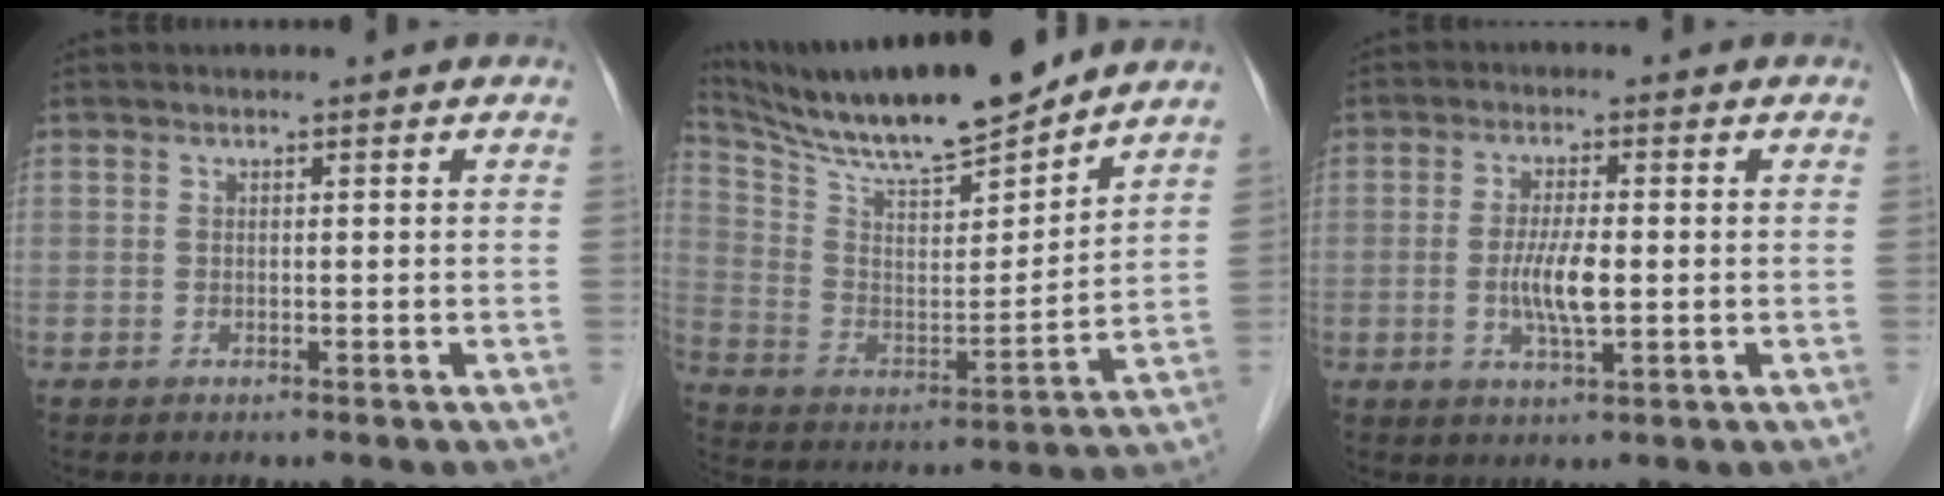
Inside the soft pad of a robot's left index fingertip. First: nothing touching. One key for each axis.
{"total": 19.7, "fx": 17.2, "fy": 1.9, "fz": 9.2, "tx": -0.175, "ty": -0.008, "tz": 0.299}
{"total": 5.3, "fx": -0.7, "fy": 0.9, "fz": 5.1, "tx": -0.107, "ty": -0.008, "tz": -0.011}